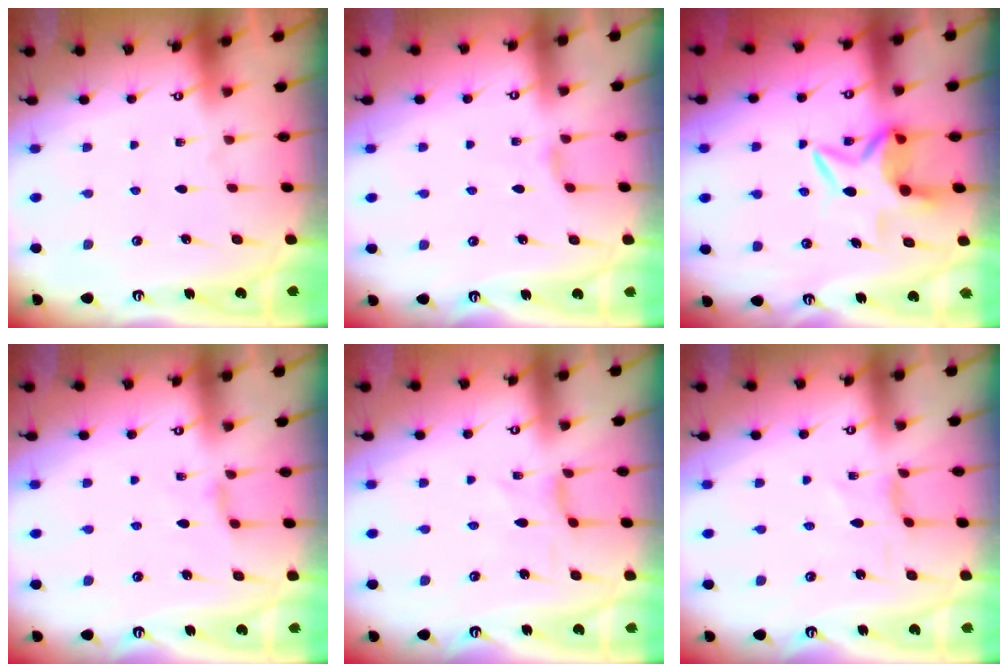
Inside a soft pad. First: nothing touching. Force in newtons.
{"total": 1.4, "press": 1.4, "slide": 0.3}
{"total": 7.8, "press": 7.8, "slide": 0.7}
{"total": 2.3, "press": 2.2, "slide": 0.5}
{"total": 0.6, "press": 0.5, "slide": 0.3}
{"total": 2.2, "press": 2.2, "slide": 0.2}